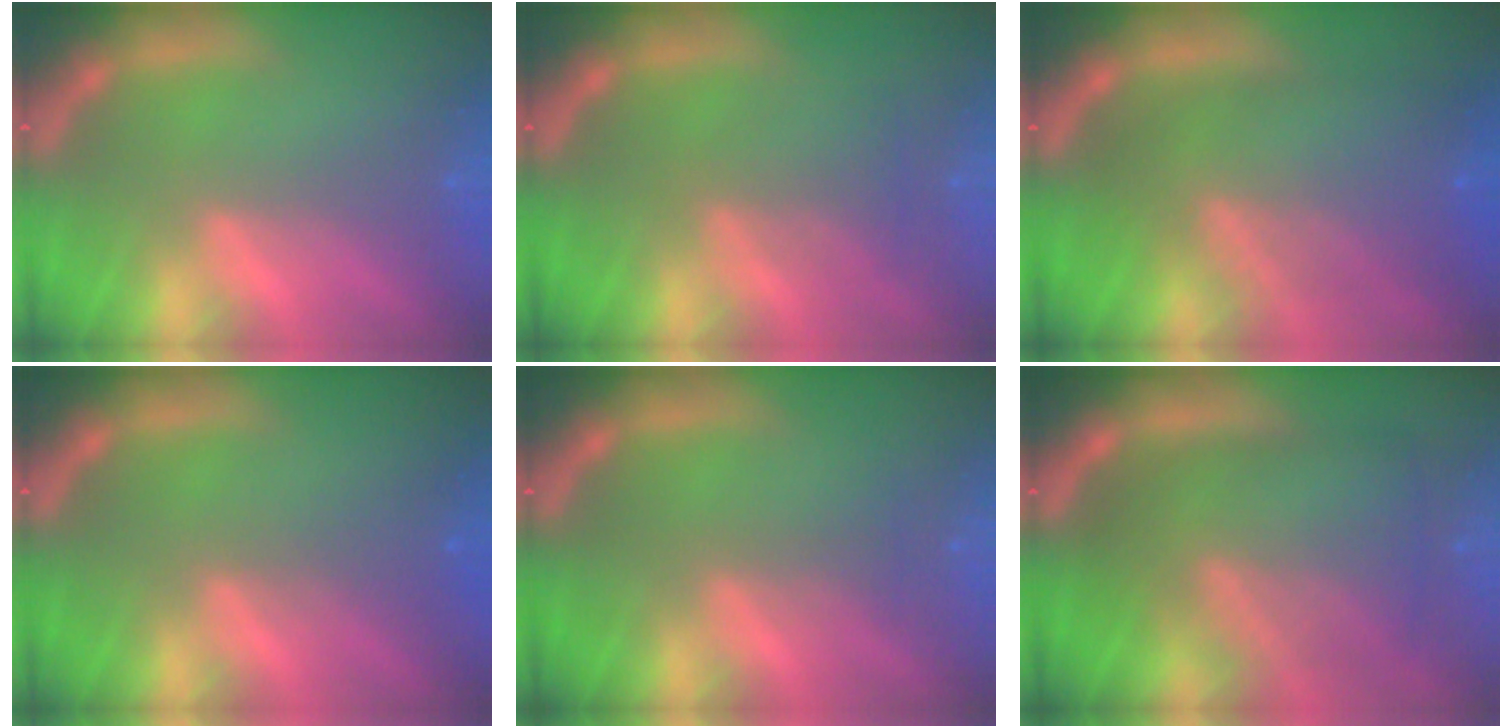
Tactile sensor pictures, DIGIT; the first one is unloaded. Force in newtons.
{"total": 3.0}
{"total": 9.1}
{"total": 1.9}
{"total": 1.5}
{"total": 9.5}